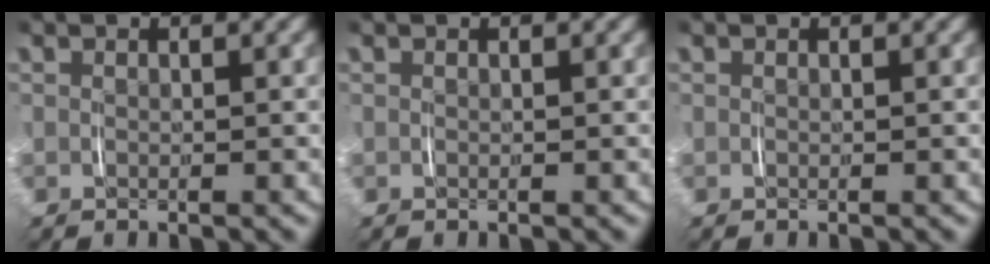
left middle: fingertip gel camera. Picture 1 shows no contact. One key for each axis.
{"total": 0.0}
{"total": 0.0}